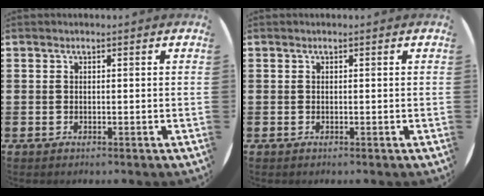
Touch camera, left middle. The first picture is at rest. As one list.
[{"total": 0.0}]